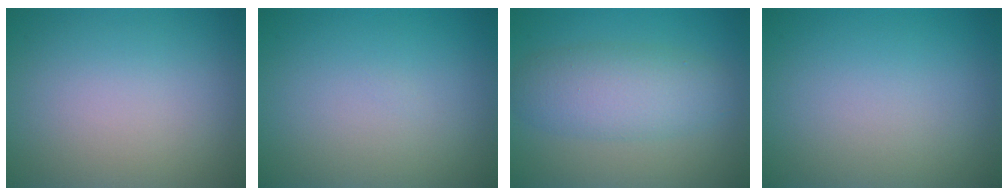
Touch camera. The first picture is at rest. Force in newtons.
{"total": 0.0}
{"total": 4.8, "press": 4.8, "slide": 0.2}
{"total": 0.0}